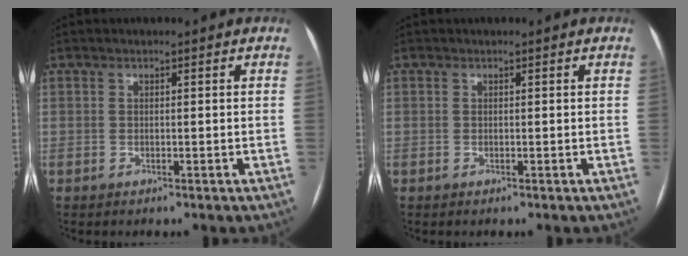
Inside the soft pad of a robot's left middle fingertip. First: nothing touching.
{"total": 0.0}